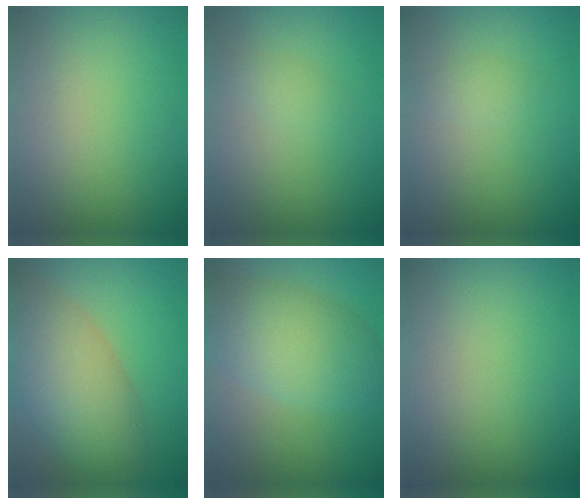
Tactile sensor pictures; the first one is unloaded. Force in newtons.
{"total": 1.1, "press": 1.1, "slide": 0.0}
{"total": 0.9, "press": 0.9, "slide": 0.0}
{"total": 7.8, "press": 7.7, "slide": 0.5}
{"total": 6.7, "press": 6.7, "slide": 0.3}
{"total": 0.0}